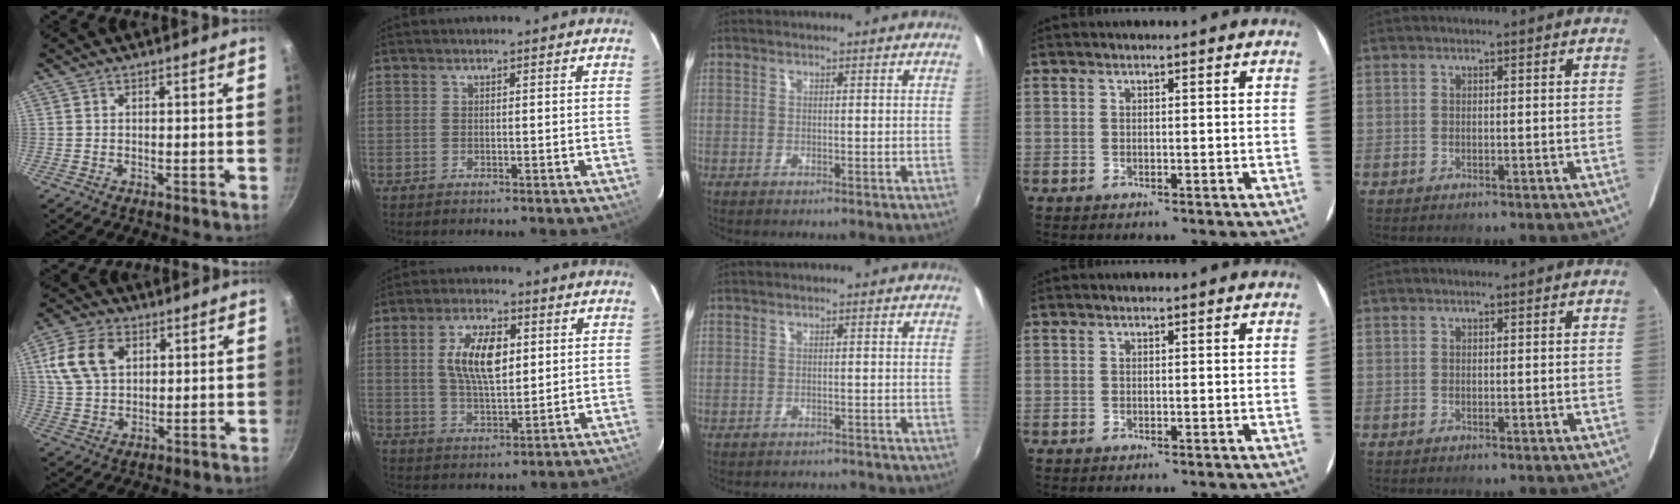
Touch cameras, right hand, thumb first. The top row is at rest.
{"thumb": {"total": 11.4, "force": [3.8, 7.7, 7.4], "torque": [-0.129, 0.002, 0.072]}, "index": {"total": 10.0, "force": [2.3, 4.5, 8.7], "torque": [-0.163, 0.008, 0.044]}, "middle": {"total": 4.1, "force": [-3.9, 1.1, 0.9], "torque": [-0.026, -0.009, -0.055]}}